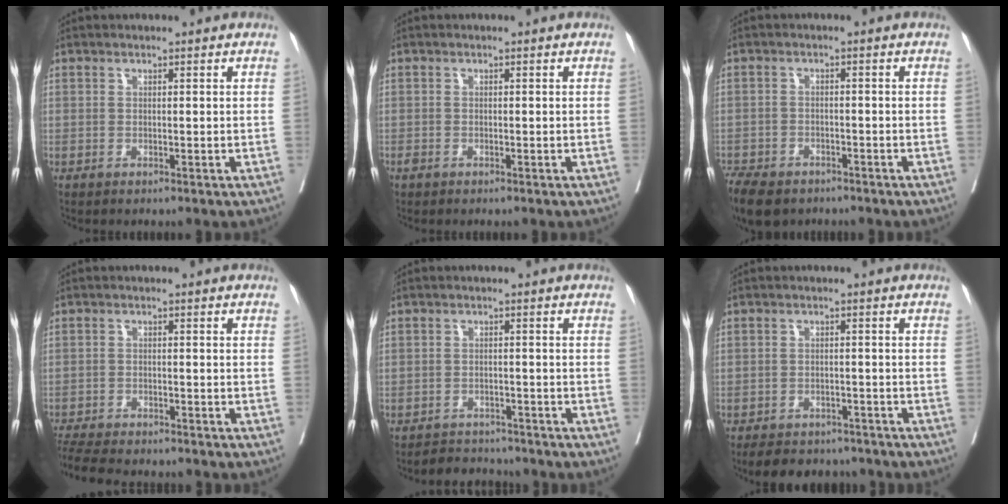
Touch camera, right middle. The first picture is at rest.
{"total": 0.5, "force": [-0.4, 0.3, 0.2], "torque": [-0.008, -0.001, -0.010]}
{"total": 9.8, "force": [-7.4, 4.8, 4.3], "torque": [-0.089, -0.012, -0.113]}
{"total": 10.4, "force": [-9.4, 1.7, 4.1], "torque": [-0.074, -0.016, -0.145]}
{"total": 4.0, "force": [-3.8, 1.3, -0.5], "torque": [0.006, -0.002, -0.060]}
{"total": 8.5, "force": [-7.4, 3.7, 2.0], "torque": [-0.028, -0.002, -0.095]}